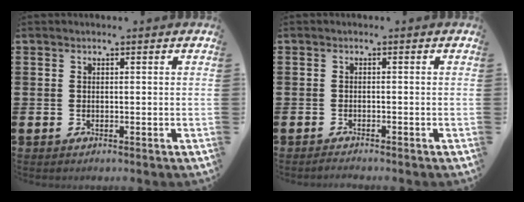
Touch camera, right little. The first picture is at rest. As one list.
[{"total": 0.8, "force": [-0.7, 0.0, 0.1], "torque": [-0.004, -0.002, -0.015]}]